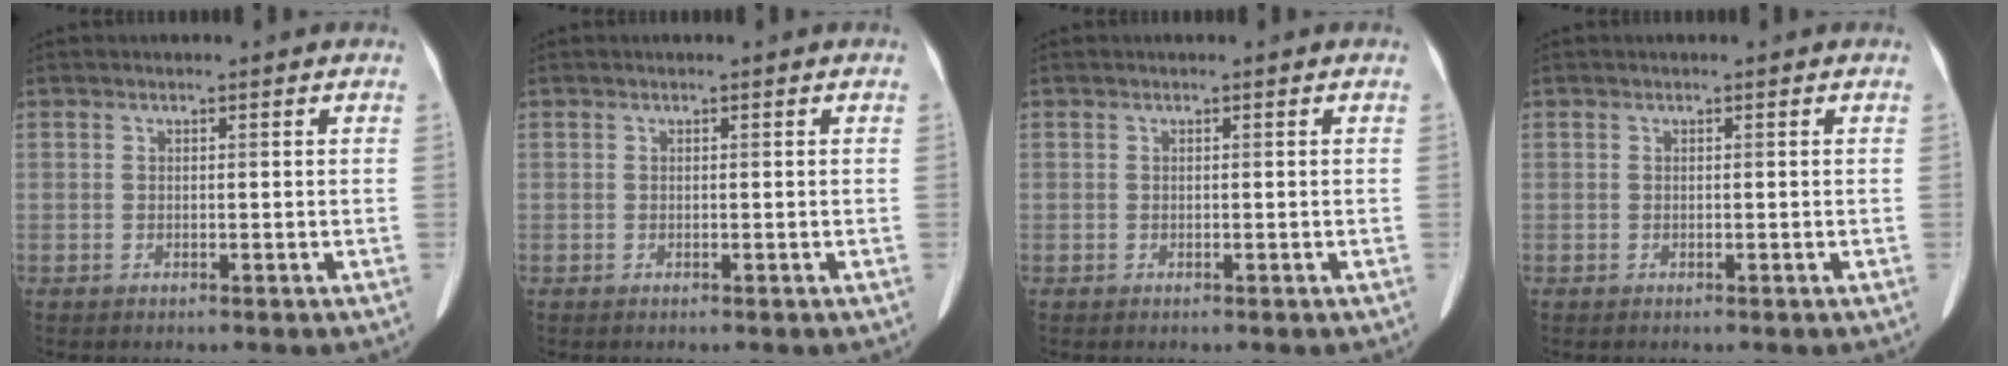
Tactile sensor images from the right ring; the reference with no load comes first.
{"total": 0.0}
{"total": 0.0}
{"total": 0.0}